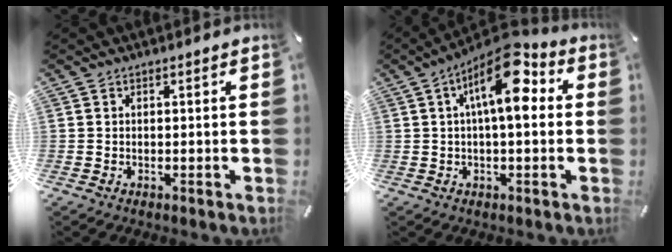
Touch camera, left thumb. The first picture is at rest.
{"total": 13.1, "force": [3.9, 5.3, 11.3], "torque": [-0.181, -0.019, 0.060]}